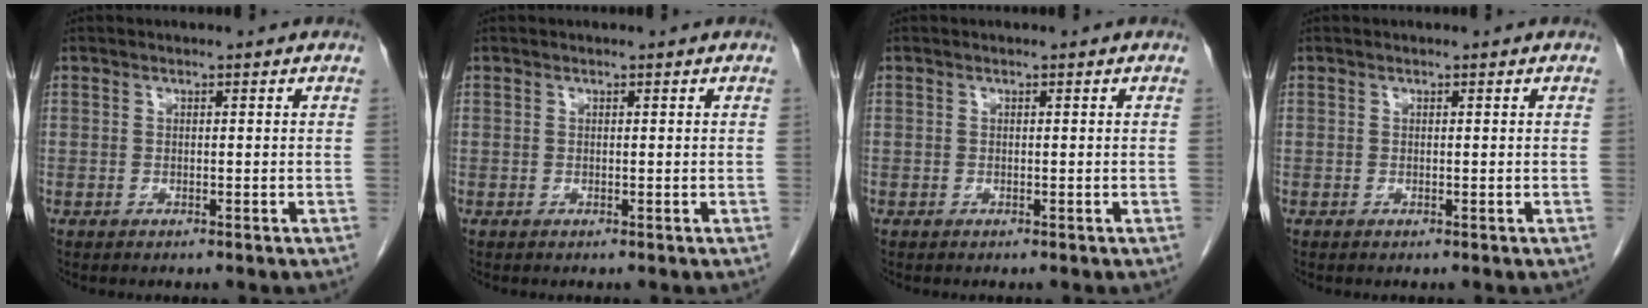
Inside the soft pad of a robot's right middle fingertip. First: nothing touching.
{"total": 0.0}
{"total": 0.0}
{"total": 0.0}